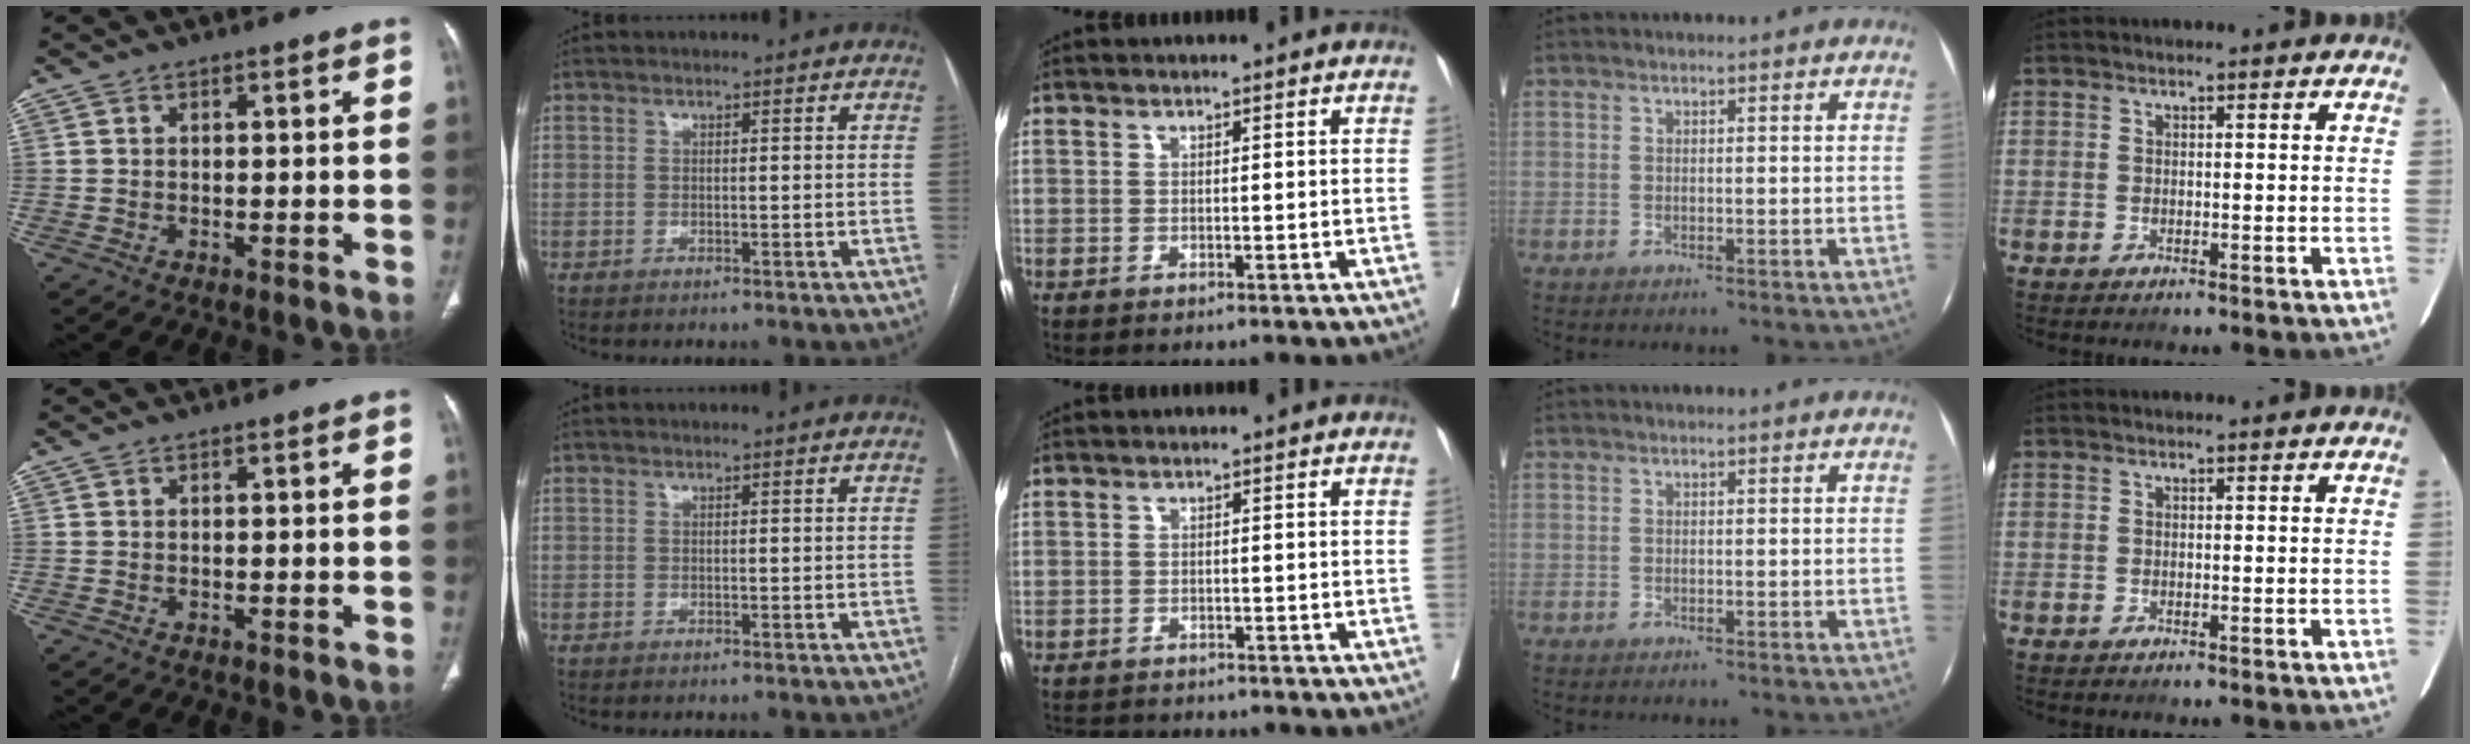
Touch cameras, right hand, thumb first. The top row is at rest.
{"middle": {"total": 4.3, "force": [-4.2, 1.0, 0.5], "torque": [-0.003, -0.007, -0.062]}}